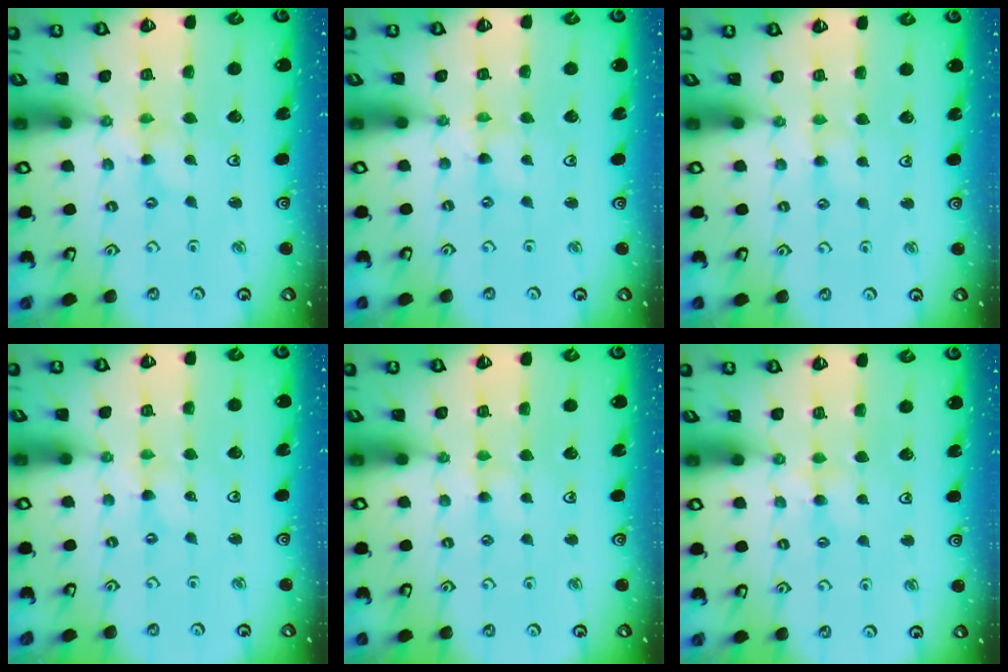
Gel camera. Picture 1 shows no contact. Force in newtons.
{"total": 0.0}
{"total": 2.2, "press": 2.2, "slide": 0.4}
{"total": 0.0}
{"total": 2.8, "press": 2.8, "slide": 0.3}
{"total": 2.7, "press": 2.6, "slide": 0.5}